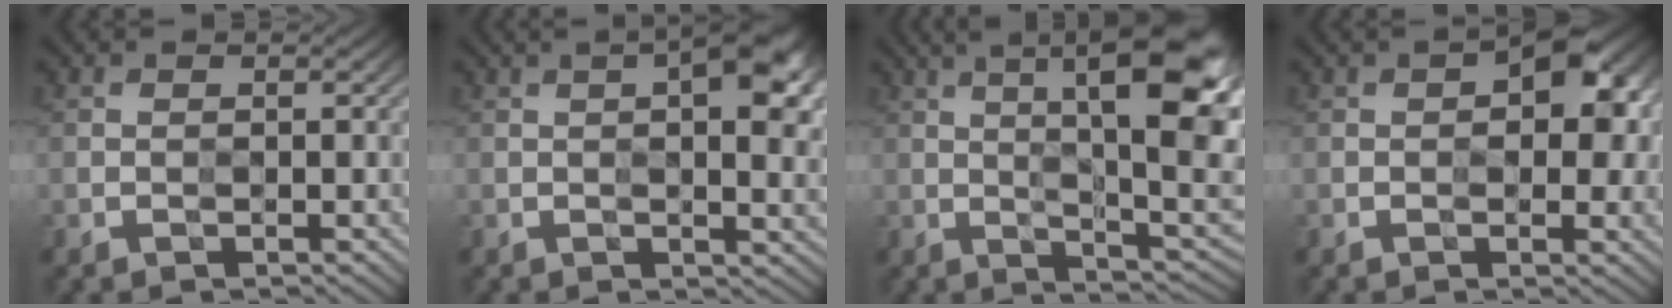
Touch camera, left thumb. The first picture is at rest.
{"total": 9.6, "force": [2.6, 3.8, 8.5], "torque": [-0.110, 0.013, 0.026]}
{"total": 16.5, "force": [4.7, 5.1, 15.0], "torque": [-0.210, 0.028, 0.071]}
{"total": 7.1, "force": [1.3, 3.8, 5.8], "torque": [-0.069, 0.006, 0.014]}